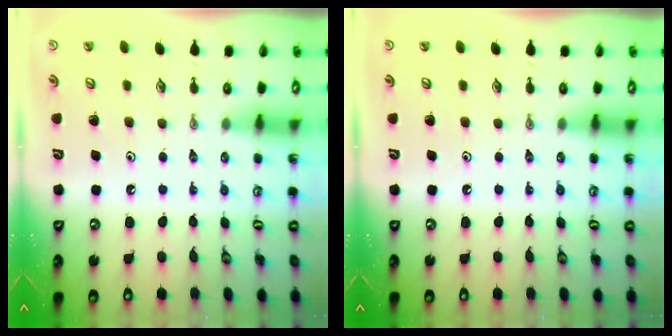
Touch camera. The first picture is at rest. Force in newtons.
{"total": 0.0}